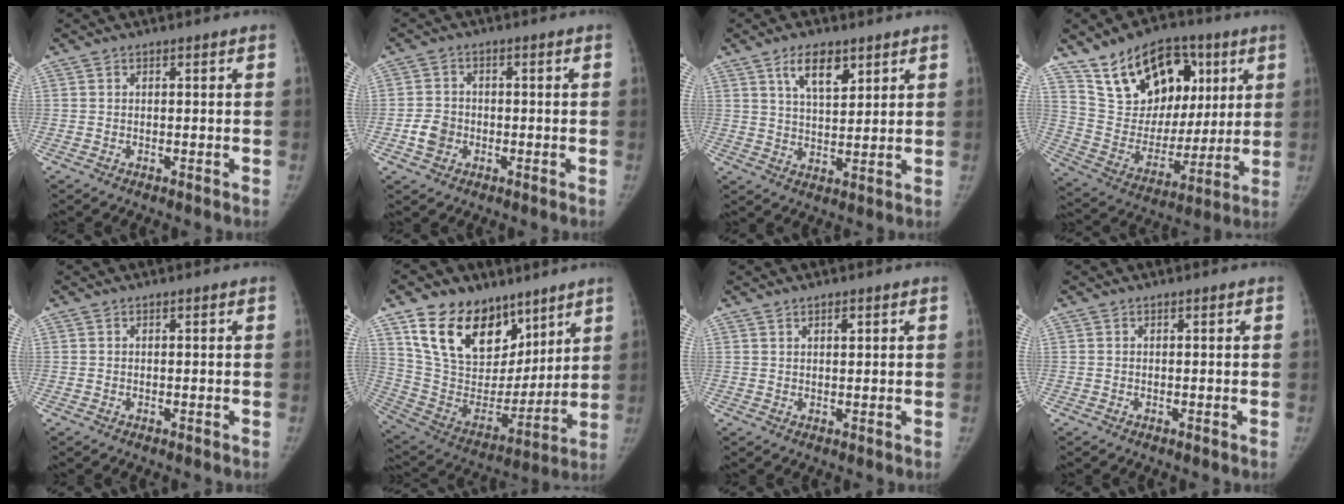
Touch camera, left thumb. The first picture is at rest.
{"total": 4.6, "force": [-1.4, 3.9, 2.1], "torque": [-0.027, 0.011, -0.026]}
{"total": 7.6, "force": [4.4, 3.6, 5.1], "torque": [-0.069, -0.028, 0.078]}
{"total": 22.5, "force": [10.7, 14.6, 13.4], "torque": [-0.170, -0.022, 0.193]}
{"total": 0.0}
{"total": 22.7, "force": [13.6, 14.6, 10.7], "torque": [-0.148, -0.048, 0.254]}
{"total": 1.6, "force": [0.9, 0.8, 1.0], "torque": [-0.012, -0.004, 0.015]}
{"total": 0.0}